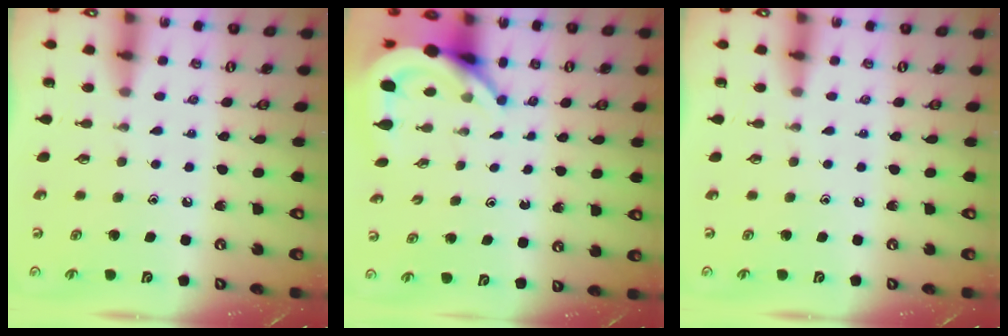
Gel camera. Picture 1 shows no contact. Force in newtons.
{"total": 6.2, "press": 6.1, "slide": 0.7}
{"total": 0.0}